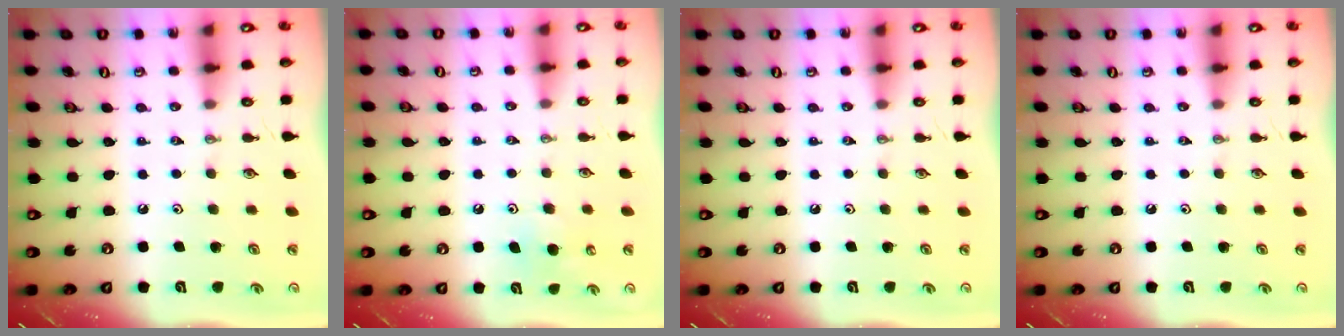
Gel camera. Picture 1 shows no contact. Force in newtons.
{"total": 7.6, "press": 7.6, "slide": 0.4}
{"total": 0.0}
{"total": 0.0}